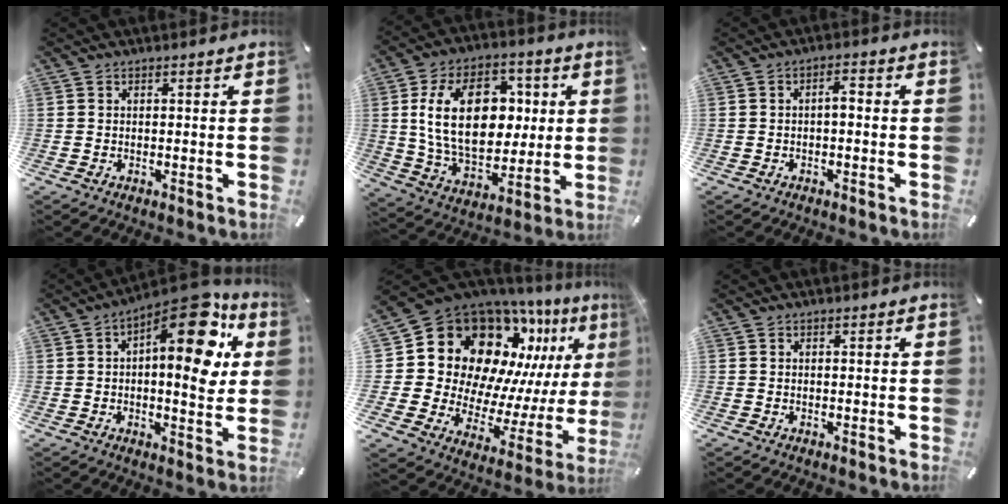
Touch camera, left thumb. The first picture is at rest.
{"total": 20.8, "force": [3.4, 14.0, 15.0], "torque": [-0.276, 0.004, 0.056]}
{"total": 2.8, "force": [-0.9, 1.2, 2.4], "torque": [-0.044, 0.013, -0.020]}
{"total": 17.3, "force": [6.9, 7.5, 14.0], "torque": [-0.171, -0.054, 0.106]}
{"total": 19.7, "force": [11.0, 13.8, 8.7], "torque": [-0.153, -0.120, 0.219]}
{"total": 0.0}